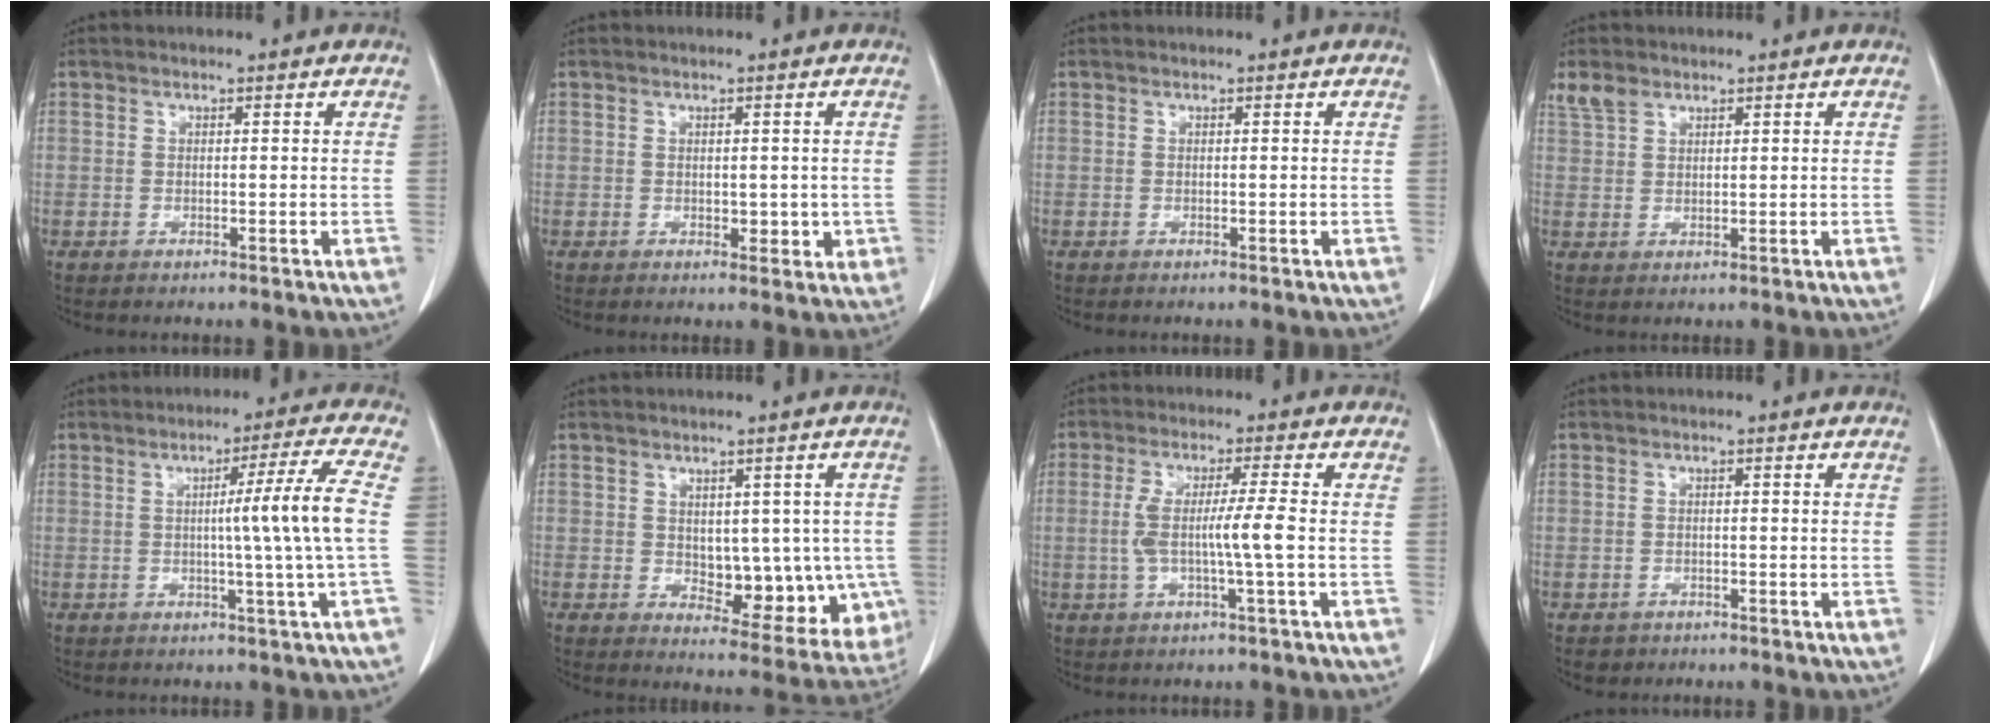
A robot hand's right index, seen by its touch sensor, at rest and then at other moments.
{"total": 2.5, "force": [-0.1, 1.7, 1.9], "torque": [-0.018, -0.001, 0.004]}
{"total": 0.0}
{"total": 3.1, "force": [2.3, 1.6, 1.2], "torque": [-0.034, 0.014, 0.054]}
{"total": 8.1, "force": [0.0, -2.7, 7.7], "torque": [-0.116, -0.002, 0.006]}
{"total": 10.2, "force": [-0.8, 5.9, 8.3], "torque": [-0.085, 0.000, 0.007]}
{"total": 6.2, "force": [-0.7, -0.6, 6.1], "torque": [-0.122, 0.005, -0.012]}
{"total": 1.8, "force": [-1.0, 1.5, 0.0], "torque": [-0.006, 0.005, -0.013]}